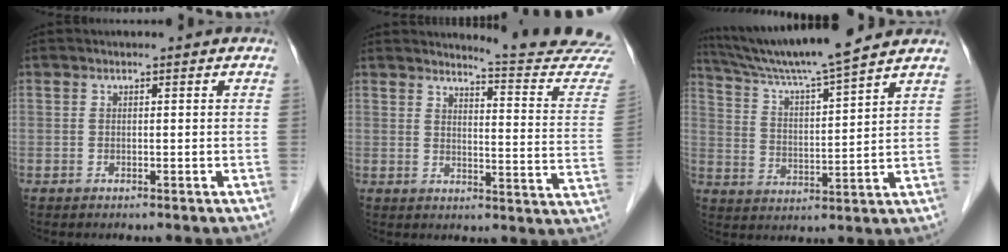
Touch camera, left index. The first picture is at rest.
{"total": 14.7, "force": [14.5, -1.7, 1.7], "torque": [-0.019, -0.130, 0.152]}
{"total": 13.9, "force": [12.4, -1.1, 6.3], "torque": [-0.119, 0.016, 0.208]}